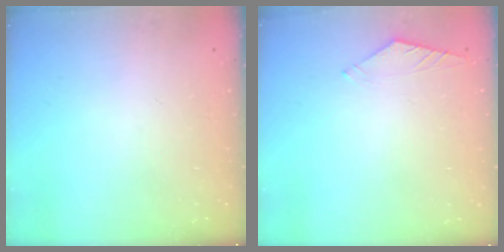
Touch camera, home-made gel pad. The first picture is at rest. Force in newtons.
{"total": 4.2, "press": 4.1, "slide": 0.6}